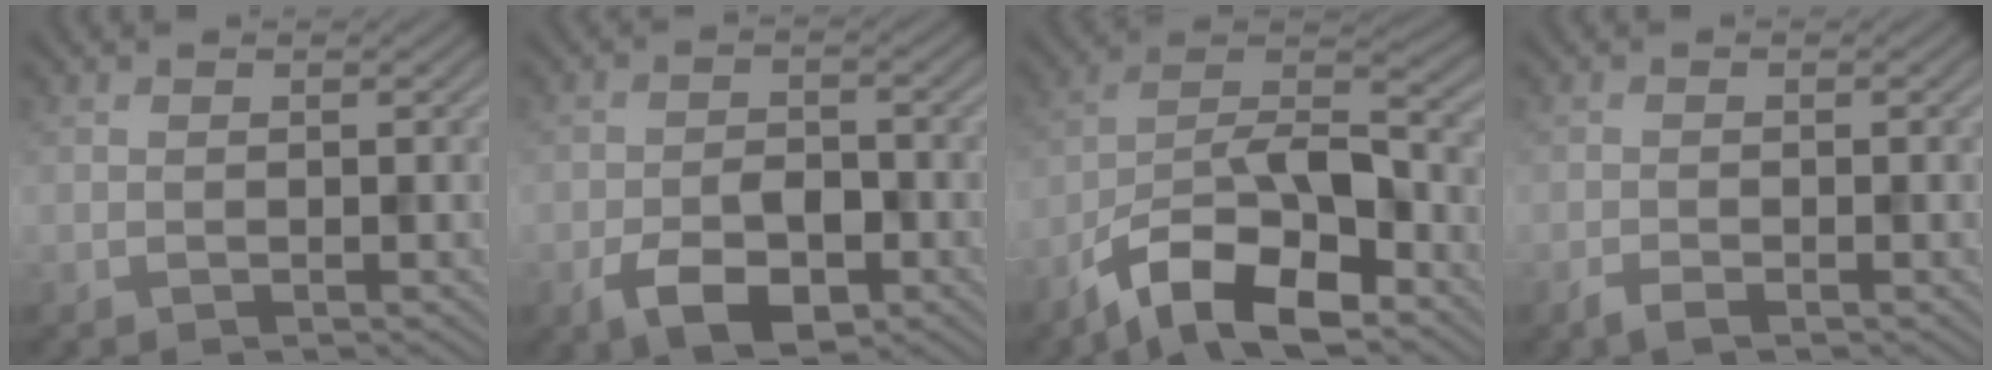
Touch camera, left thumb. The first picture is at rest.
{"total": 6.6, "force": [-3.2, 3.7, 4.4], "torque": [-0.075, -0.004, -0.064]}
{"total": 12.3, "force": [-7.6, 4.7, 8.4], "torque": [-0.148, -0.001, -0.156]}
{"total": 1.3, "force": [-1.0, 0.2, 0.8], "torque": [-0.018, -0.001, -0.021]}